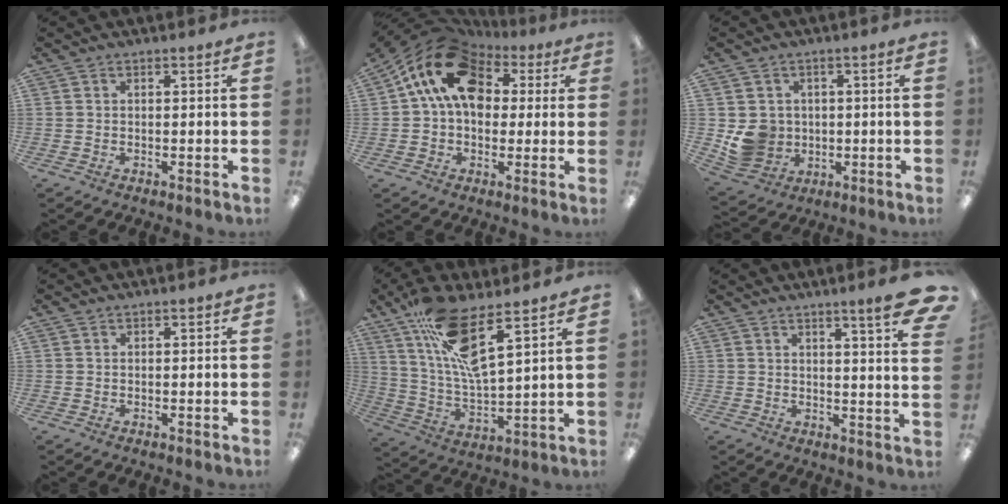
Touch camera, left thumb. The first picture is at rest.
{"total": 16.3, "force": [5.9, 11.5, 9.9], "torque": [-0.184, -0.010, 0.109]}
{"total": 7.9, "force": [0.1, 7.6, 2.0], "torque": [-0.043, 0.005, 0.013]}
{"total": 0.0}
{"total": 14.8, "force": [10.0, 3.3, 10.4], "torque": [-0.207, -0.047, 0.174]}
{"total": 7.6, "force": [5.4, 0.3, 5.3], "torque": [-0.066, -0.040, 0.083]}